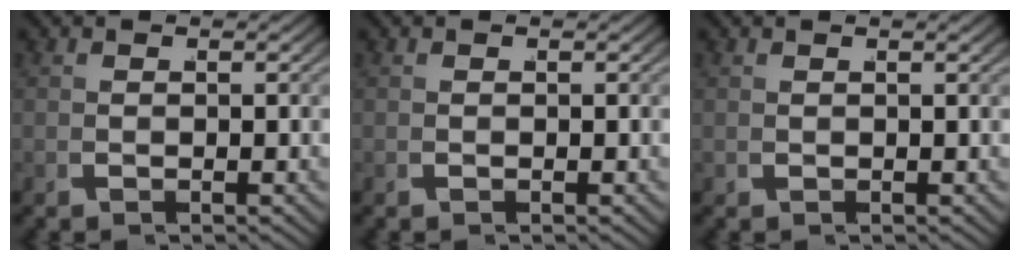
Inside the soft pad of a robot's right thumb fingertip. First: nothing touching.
{"total": 0.0}
{"total": 0.8, "force": [0.2, -0.7, -0.2], "torque": [0.007, 0.002, 0.008]}